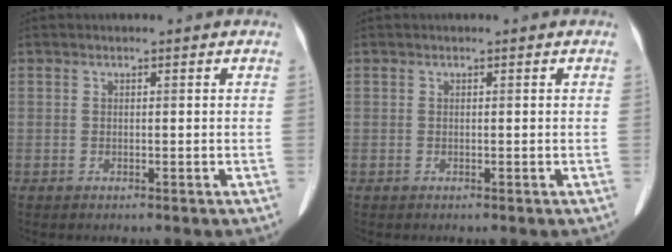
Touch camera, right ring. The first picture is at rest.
{"total": 0.0}